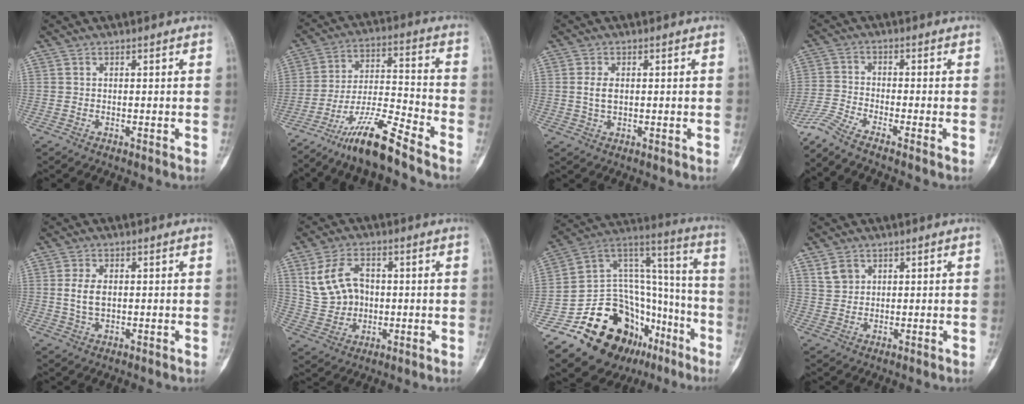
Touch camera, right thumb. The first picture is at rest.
{"total": 13.4, "force": [-10.2, 0.9, 8.6], "torque": [-0.169, 0.062, -0.188]}
{"total": 3.2, "force": [0.3, 2.0, 2.5], "torque": [-0.051, 0.002, 0.006]}
{"total": 5.8, "force": [-4.9, -1.2, 2.8], "torque": [-0.084, -0.001, -0.112]}
{"total": 4.6, "force": [0.4, 2.9, 3.6], "torque": [-0.074, 0.000, 0.010]}
{"total": 10.1, "force": [2.0, 7.7, 6.2], "torque": [-0.099, 0.005, 0.045]}
{"total": 26.8, "force": [-15.1, 16.6, 14.7], "torque": [-0.186, 0.130, -0.239]}
{"total": 3.5, "force": [1.9, 2.6, 1.2], "torque": [-0.011, -0.009, 0.043]}